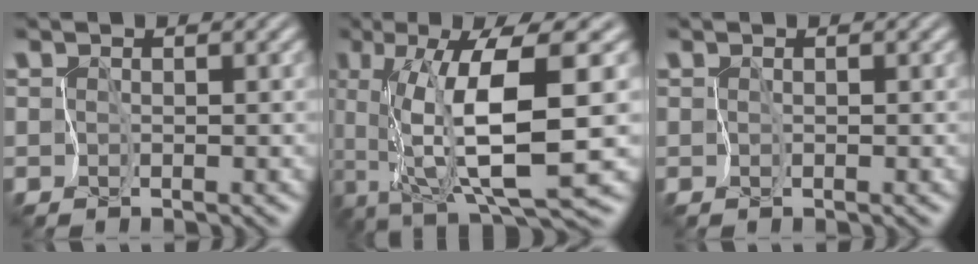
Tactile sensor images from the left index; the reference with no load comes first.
{"total": 9.9, "force": [0.8, 1.7, 9.7], "torque": [-0.152, -0.005, 0.020]}
{"total": 0.0}